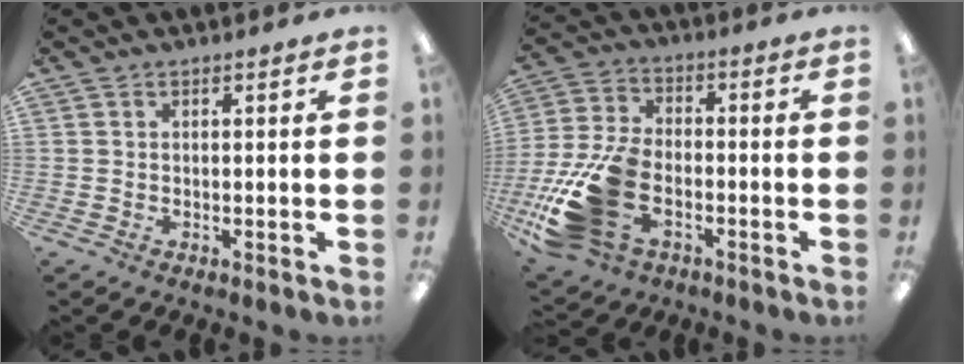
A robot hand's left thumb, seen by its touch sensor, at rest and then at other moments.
{"total": 18.0, "force": [-6.3, 11.5, 12.3], "torque": [-0.253, 0.034, -0.100]}